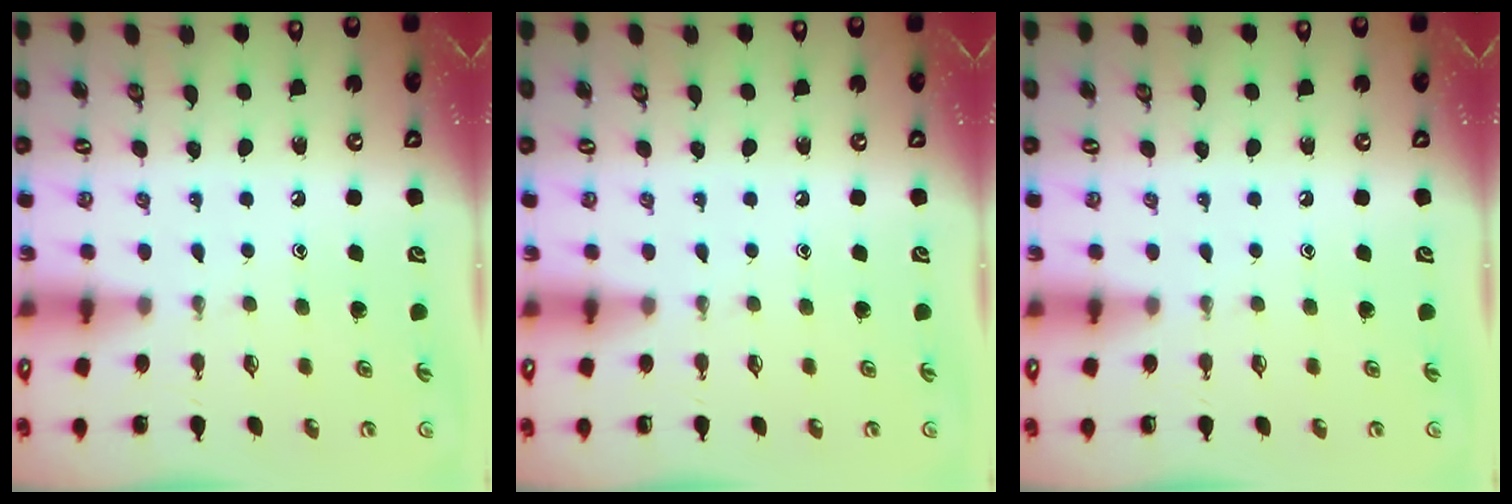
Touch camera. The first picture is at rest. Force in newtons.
{"total": 0.0}
{"total": 0.0}